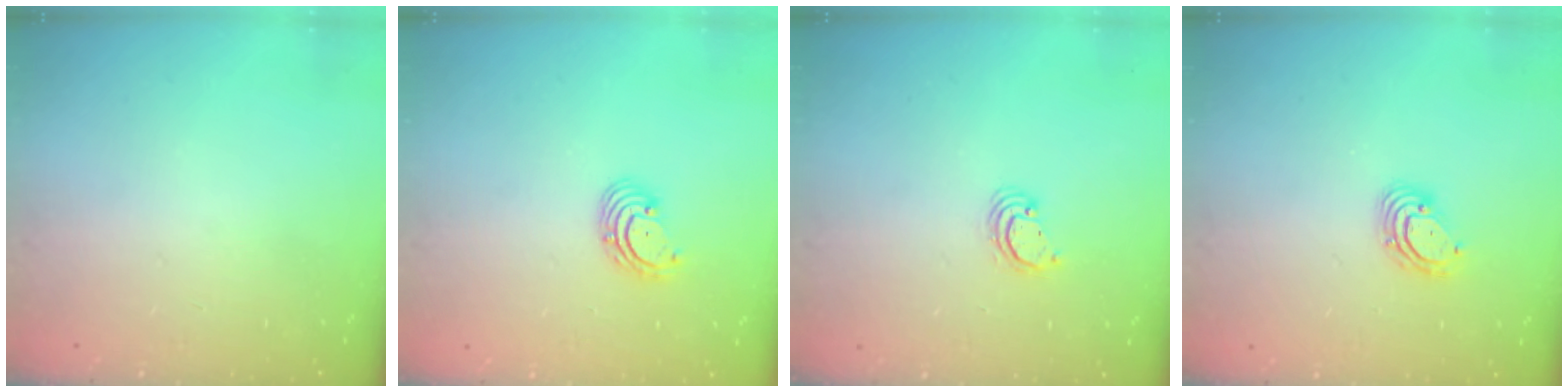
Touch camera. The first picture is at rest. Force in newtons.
{"total": 2.9, "press": 2.9, "slide": 0.1}
{"total": 2.8, "press": 2.8, "slide": 0.2}
{"total": 5.6, "press": 5.6, "slide": 0.7}